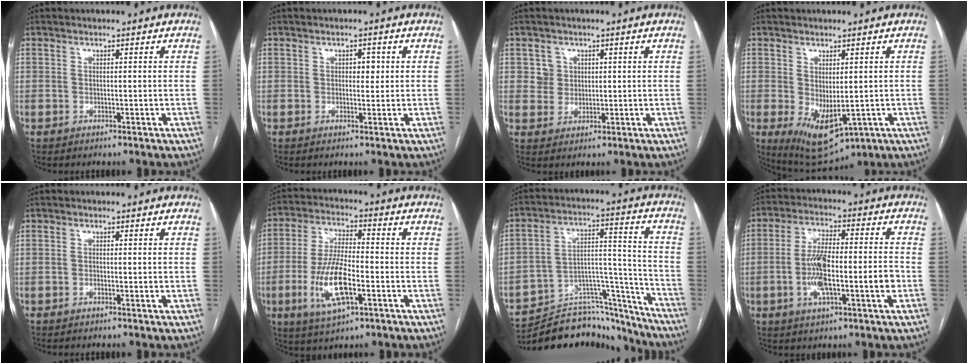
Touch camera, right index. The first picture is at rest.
{"total": 1.6, "force": [0.4, 0.9, 1.2], "torque": [-0.016, 0.004, 0.005]}
{"total": 3.0, "force": [1.2, 2.7, -0.1], "torque": [0.008, 0.002, 0.021]}
{"total": 9.1, "force": [-2.4, 4.1, 7.8], "torque": [-0.131, -0.021, -0.014]}
{"total": 1.1, "force": [-0.2, 0.3, 1.0], "torque": [-0.016, 0.000, -0.002]}
{"total": 11.7, "force": [-3.7, 3.6, 10.5], "torque": [-0.221, -0.006, -0.066]}
{"total": 20.4, "force": [-19.3, 5.3, 3.8], "torque": [-0.050, 0.054, -0.289]}
{"total": 11.3, "force": [-2.6, 2.4, 10.7], "torque": [-0.204, 0.016, -0.041]}